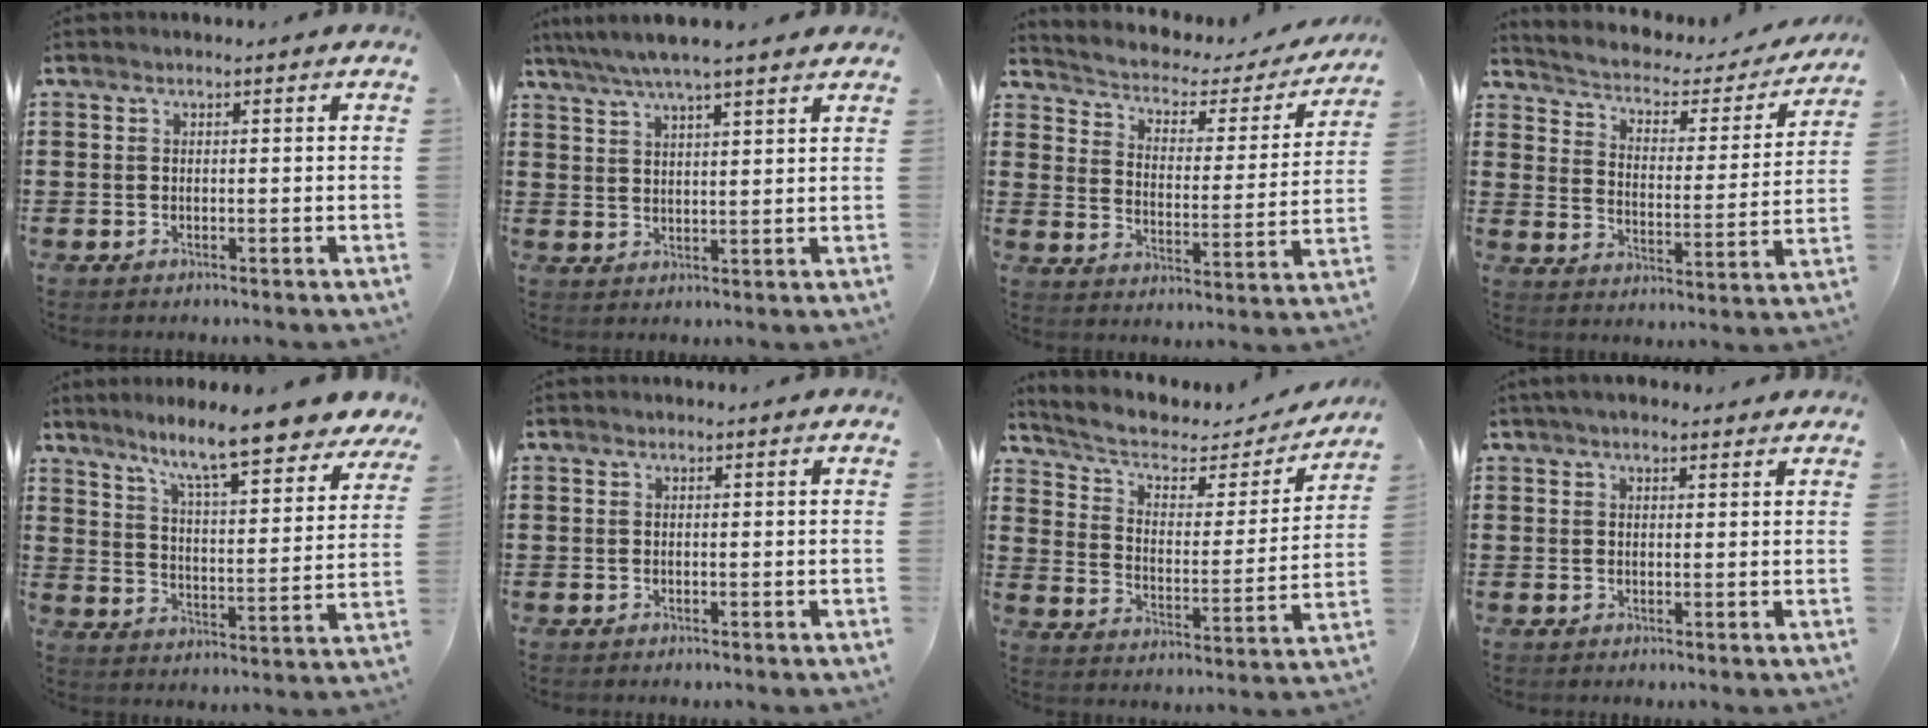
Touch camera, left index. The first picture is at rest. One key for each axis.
{"total": 5.3, "fx": 4.4, "fy": 0.2, "fz": 2.9, "tx": -0.068, "ty": -0.014, "tz": 0.076}
{"total": 2.5, "fx": 1.9, "fy": 1.4, "fz": 0.9, "tx": -0.034, "ty": -0.018, "tz": 0.022}
{"total": 2.7, "fx": 2.0, "fy": 1.4, "fz": 1.1, "tx": -0.038, "ty": -0.021, "tz": 0.023}
{"total": 9.7, "fx": 8.4, "fy": -0.1, "fz": 4.8, "tx": -0.107, "ty": -0.060, "tz": 0.137}
{"total": 0.0}
{"total": 5.3, "fx": 3.9, "fy": 2.3, "fz": 2.7, "tx": -0.073, "ty": -0.024, "tz": 0.064}
{"total": 2.1, "fx": 1.7, "fy": 0.9, "fz": 0.8, "tx": -0.019, "ty": 0.009, "tz": 0.033}